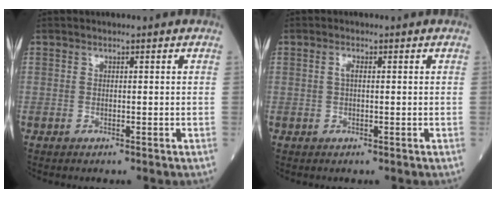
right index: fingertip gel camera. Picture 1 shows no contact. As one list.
[{"total": 1.2, "force": [0.2, 0.4, 1.1], "torque": [-0.024, 0.003, 0.002]}]